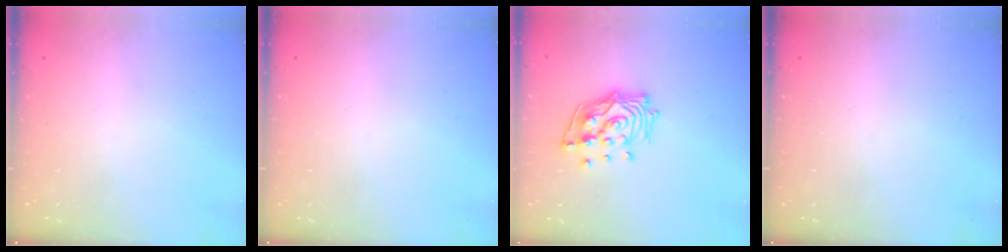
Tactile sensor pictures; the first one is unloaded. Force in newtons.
{"total": 0.0}
{"total": 14.3, "press": 14.2, "slide": 1.9}
{"total": 0.0}